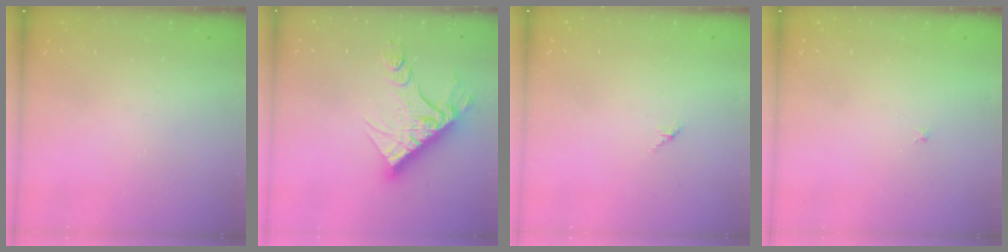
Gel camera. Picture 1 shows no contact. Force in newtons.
{"total": 14.4, "press": 14.4, "slide": 1.1}
{"total": 1.5, "press": 1.4, "slide": 0.4}
{"total": 1.0, "press": 0.9, "slide": 0.3}